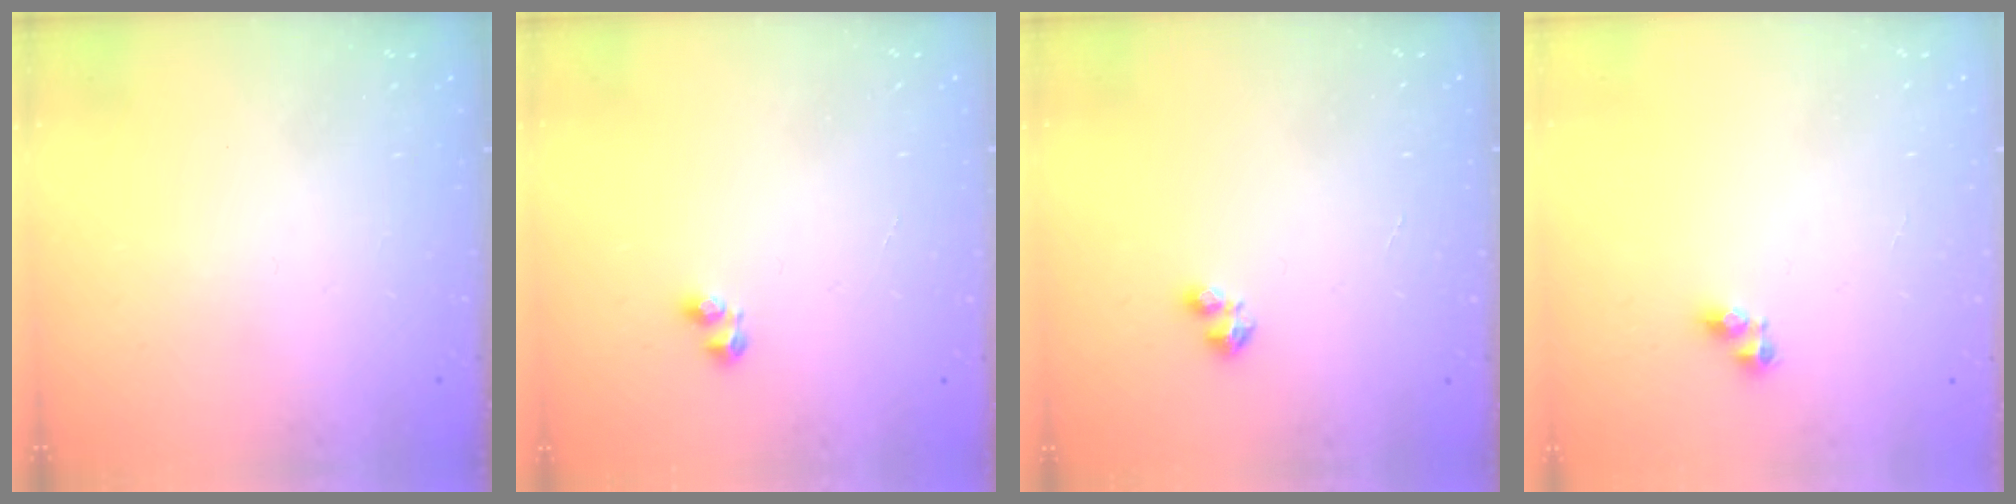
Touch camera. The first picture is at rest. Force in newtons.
{"total": 2.5, "press": 2.3, "slide": 0.9}
{"total": 2.4, "press": 2.4, "slide": 0.4}
{"total": 5.0, "press": 4.9, "slide": 0.6}